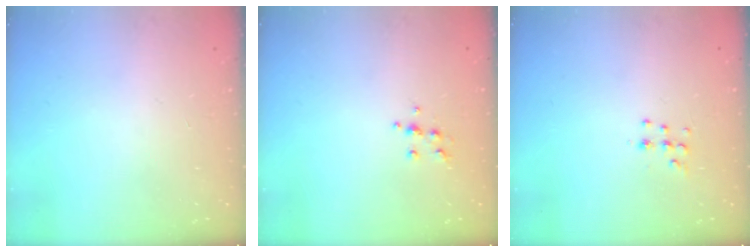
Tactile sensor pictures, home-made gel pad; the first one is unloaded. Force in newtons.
{"total": 5.4, "press": 5.3, "slide": 1.1}
{"total": 7.6, "press": 7.5, "slide": 1.2}